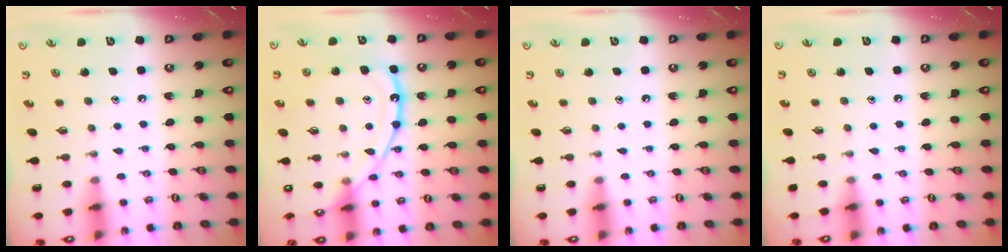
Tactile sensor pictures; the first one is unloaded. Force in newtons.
{"total": 15.4, "press": 15.3, "slide": 1.4}
{"total": 0.0}
{"total": 3.2, "press": 3.1, "slide": 0.5}